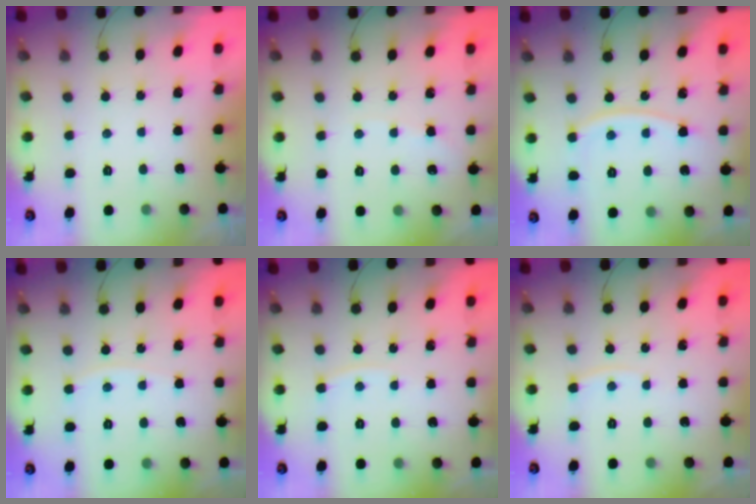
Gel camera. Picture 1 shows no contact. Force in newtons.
{"total": 2.7, "press": 2.6, "slide": 0.4}
{"total": 8.9, "press": 8.8, "slide": 1.1}
{"total": 2.6, "press": 2.5, "slide": 0.4}
{"total": 4.1, "press": 4.0, "slide": 0.5}
{"total": 3.6, "press": 3.6, "slide": 0.5}